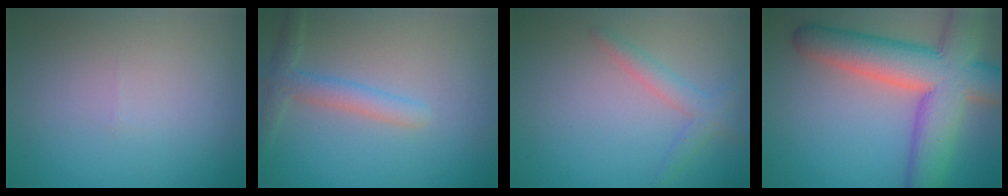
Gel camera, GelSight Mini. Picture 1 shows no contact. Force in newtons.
{"total": 2.6, "press": 2.6, "slide": 0.2}
{"total": 2.0, "press": 2.0, "slide": 0.1}
{"total": 11.1, "press": 11.1, "slide": 0.5}